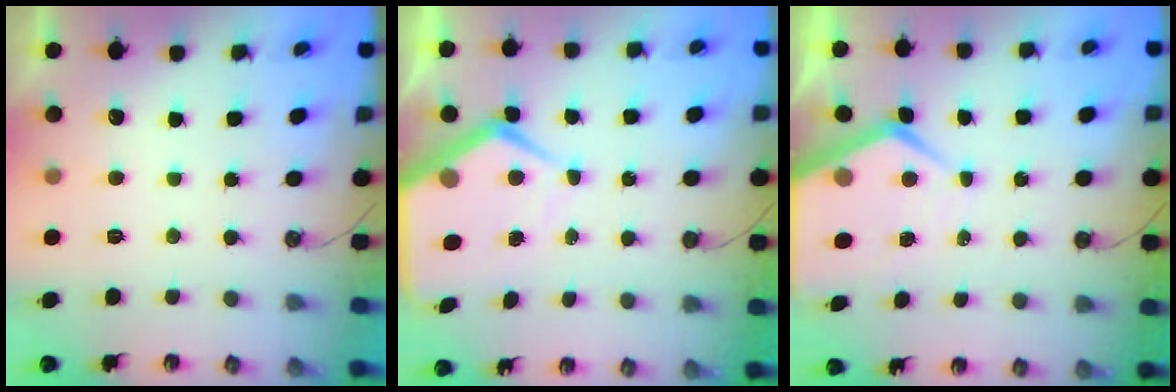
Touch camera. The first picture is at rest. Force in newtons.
{"total": 9.2, "press": 9.2, "slide": 1.0}
{"total": 7.4, "press": 7.3, "slide": 0.6}